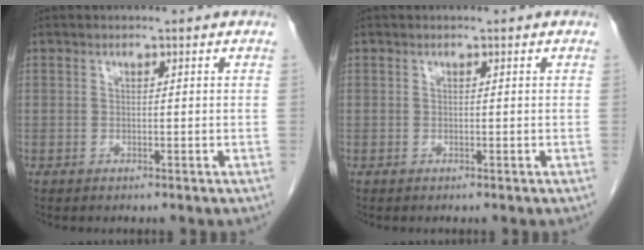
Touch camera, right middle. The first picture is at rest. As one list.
[{"total": 0.0}]